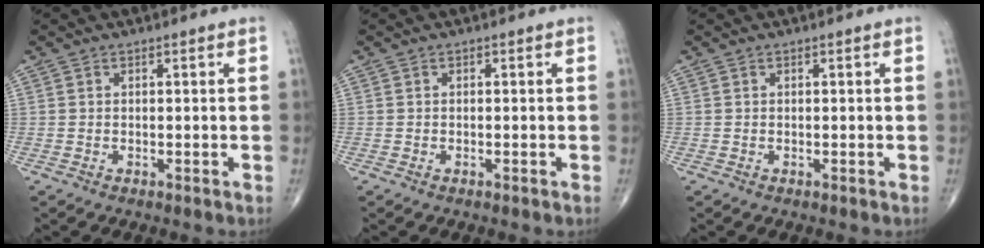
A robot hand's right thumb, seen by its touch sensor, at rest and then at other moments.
{"total": 0.0}
{"total": 0.0}